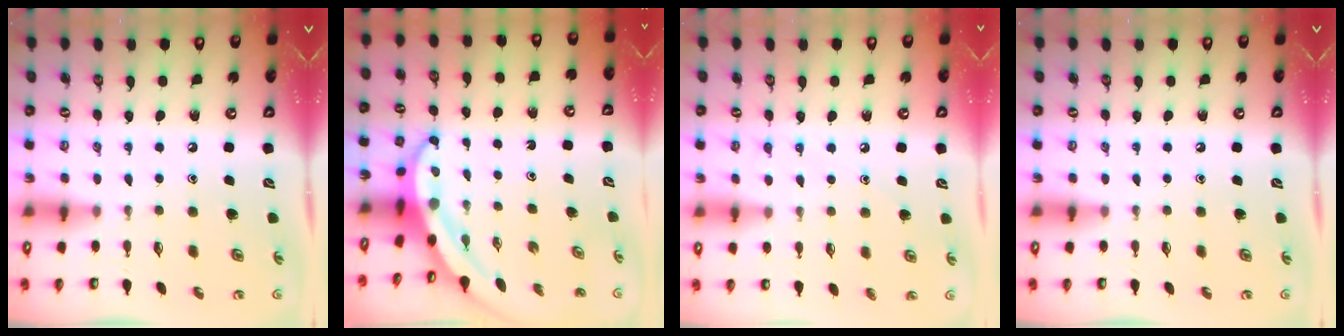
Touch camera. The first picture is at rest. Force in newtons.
{"total": 4.3, "press": 4.3, "slide": 0.5}
{"total": 4.9, "press": 4.9, "slide": 0.8}
{"total": 0.0}